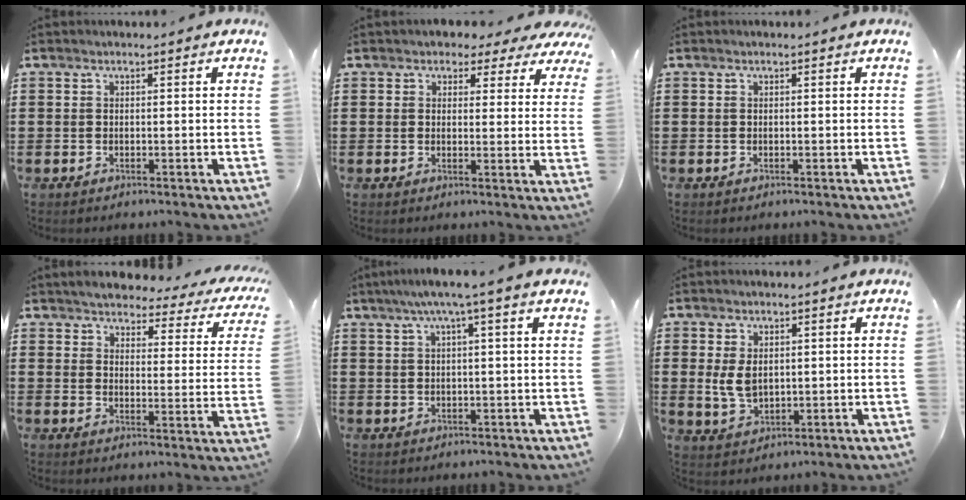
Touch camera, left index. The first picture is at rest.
{"total": 2.8, "force": [2.1, 1.7, 0.9], "torque": [-0.015, -0.007, 0.032]}
{"total": 0.0}
{"total": 3.3, "force": [3.2, 0.4, 0.7], "torque": [-0.036, -0.025, 0.049]}
{"total": 3.7, "force": [1.7, -0.6, 3.3], "torque": [-0.064, -0.002, 0.026]}
{"total": 4.4, "force": [0.6, 2.9, 3.2], "torque": [-0.081, 0.002, 0.007]}